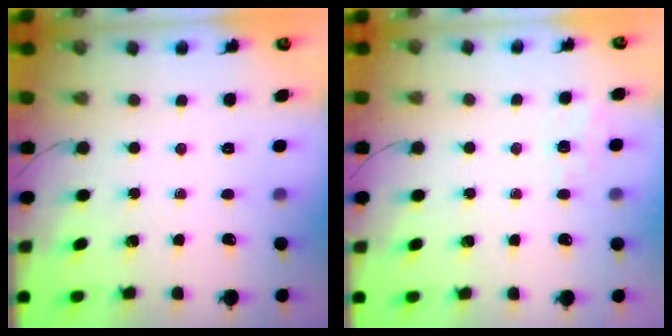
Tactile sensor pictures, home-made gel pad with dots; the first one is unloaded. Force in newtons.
{"total": 1.4, "press": 0.5, "slide": 1.3}